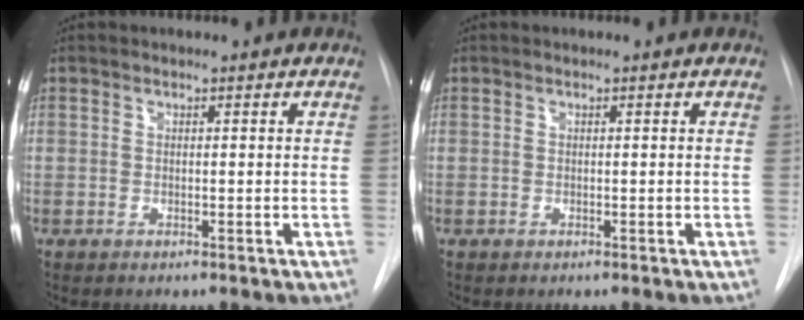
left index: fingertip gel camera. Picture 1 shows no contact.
{"total": 0.0}